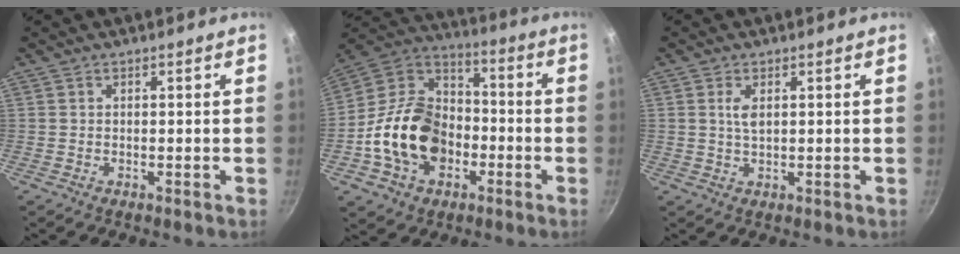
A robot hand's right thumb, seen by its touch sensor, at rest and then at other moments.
{"total": 19.5, "force": [-4.9, 14.3, 12.3], "torque": [-0.192, 0.051, -0.099]}
{"total": 2.6, "force": [0.8, 1.2, 2.1], "torque": [-0.039, -0.003, 0.015]}